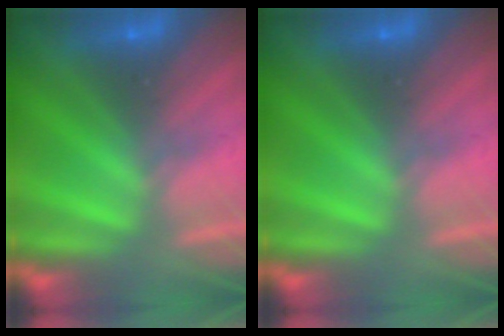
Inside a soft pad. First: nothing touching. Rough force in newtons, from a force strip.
{"total": 0.0}